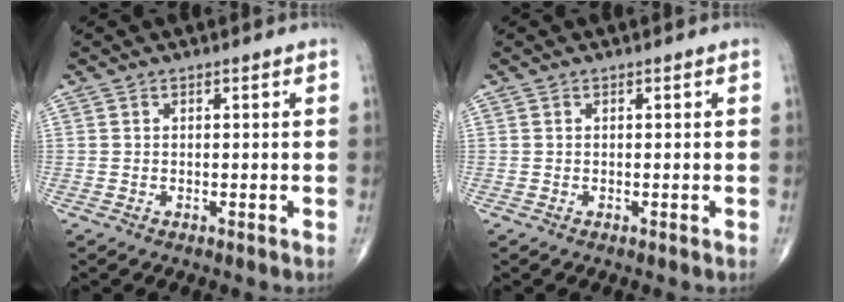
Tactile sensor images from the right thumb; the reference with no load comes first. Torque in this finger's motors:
{"motor_torque": [-0.12, 0.12, -0.05, 0.04, 0.00]}